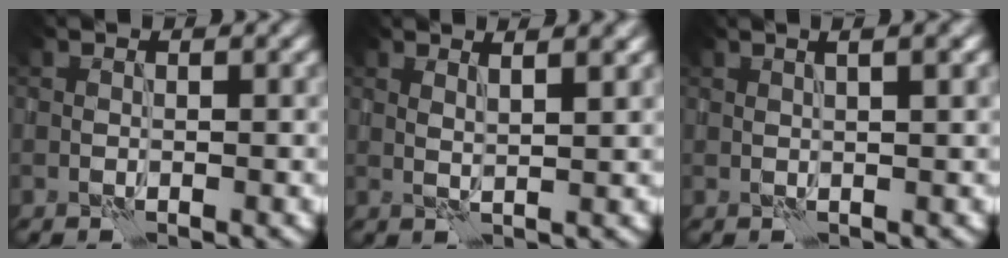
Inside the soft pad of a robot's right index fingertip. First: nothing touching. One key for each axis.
{"total": 3.3, "fx": 1.9, "fy": 0.8, "fz": 2.6, "tx": -0.026, "ty": 0.009, "tz": 0.013}
{"total": 4.3, "fx": 2.0, "fy": 1.4, "fz": 3.5, "tx": -0.023, "ty": 0.022, "tz": 0.004}